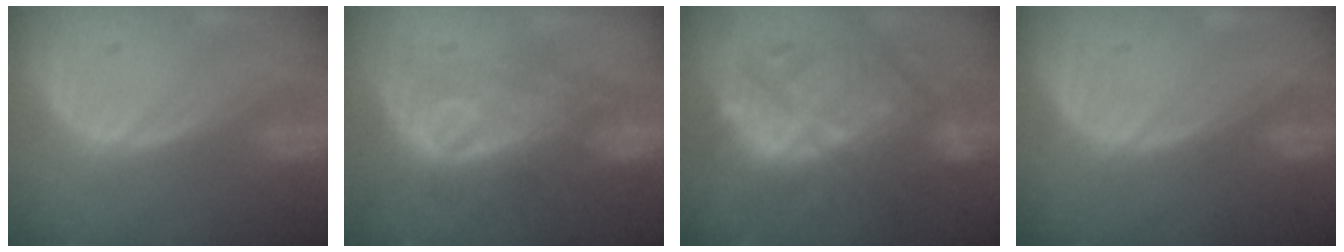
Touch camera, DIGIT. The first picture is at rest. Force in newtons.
{"total": 9.1, "press": 8.4, "slide": 3.6}
{"total": 10.1, "press": 10.0, "slide": 0.4}
{"total": 0.0}